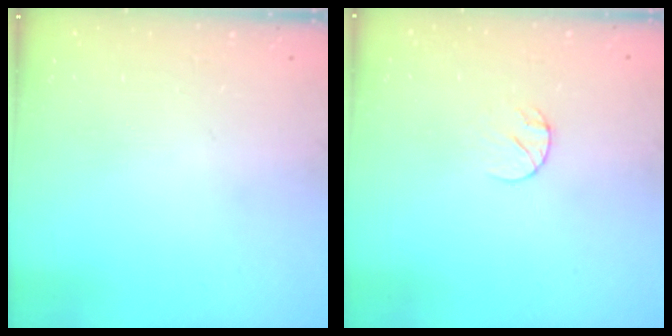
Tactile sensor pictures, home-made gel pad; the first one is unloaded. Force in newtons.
{"total": 5.3, "press": 5.2, "slide": 0.6}